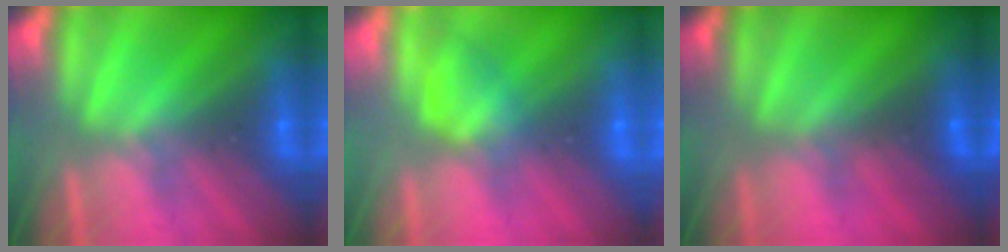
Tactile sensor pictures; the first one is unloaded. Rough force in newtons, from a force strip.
{"total": 1.6}
{"total": 4.7}